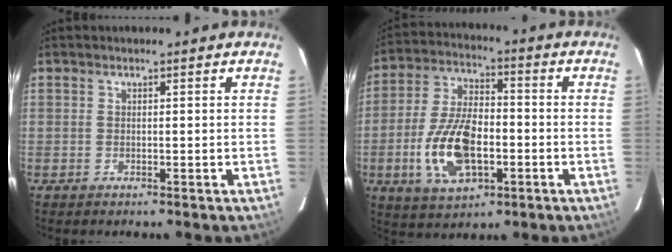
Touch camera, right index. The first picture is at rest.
{"total": 15.0, "force": [-4.2, 7.8, 12.1], "torque": [-0.252, 0.004, -0.068]}